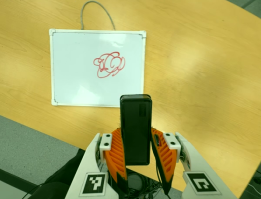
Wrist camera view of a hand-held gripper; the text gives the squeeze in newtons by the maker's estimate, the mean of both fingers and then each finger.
{"total": 4.5, "left": 3.5, "right": 5.5}